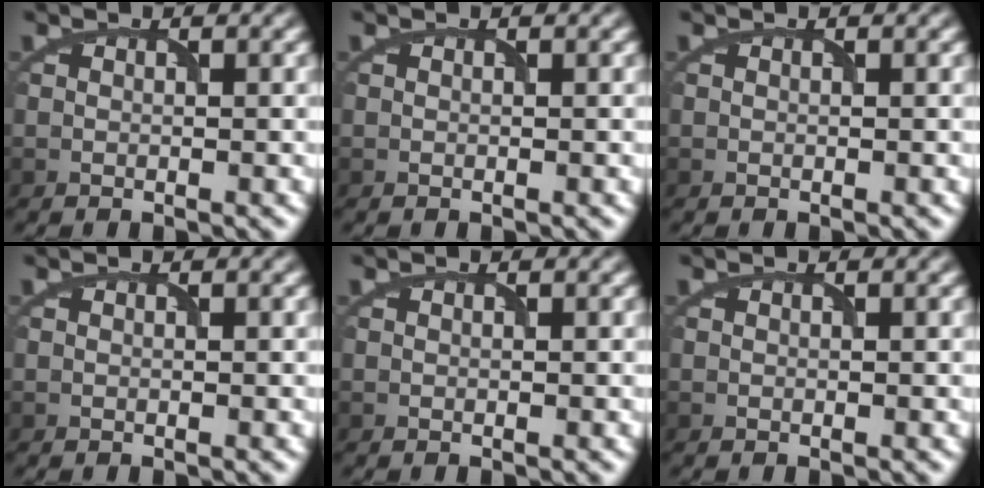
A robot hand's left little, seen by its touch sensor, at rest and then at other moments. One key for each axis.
{"total": 0.0}
{"total": 0.0}
{"total": 0.0}
{"total": 0.0}
{"total": 0.0}